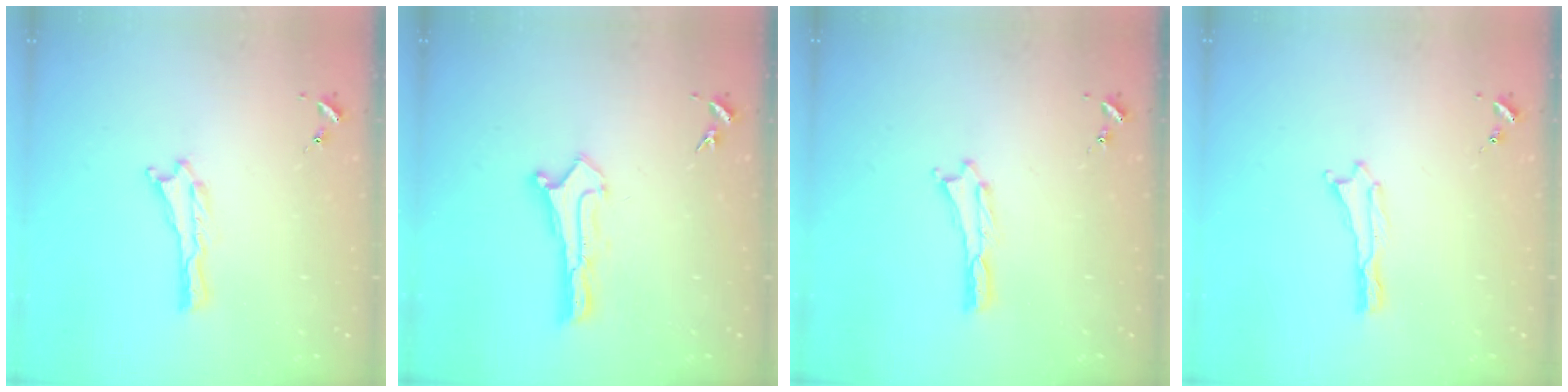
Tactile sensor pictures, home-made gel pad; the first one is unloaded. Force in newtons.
{"total": 0.8, "press": 0.8, "slide": 0.0}
{"total": 0.0}
{"total": 0.0}